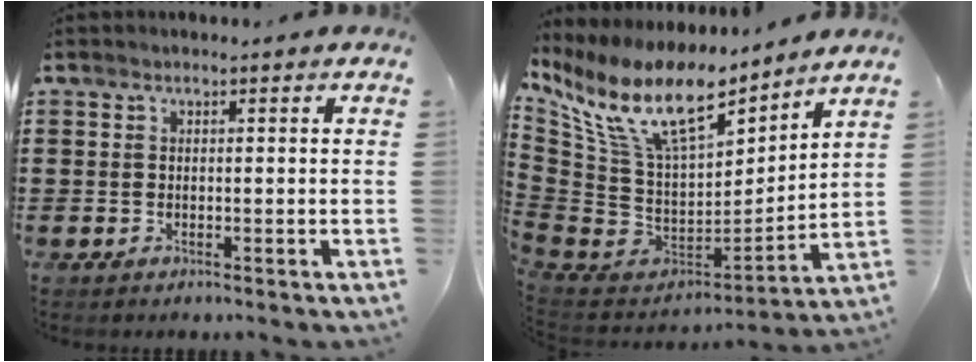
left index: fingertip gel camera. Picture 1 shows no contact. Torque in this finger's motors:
{"motor_torque": [1.35, -0.79, 0.75, 0.21]}